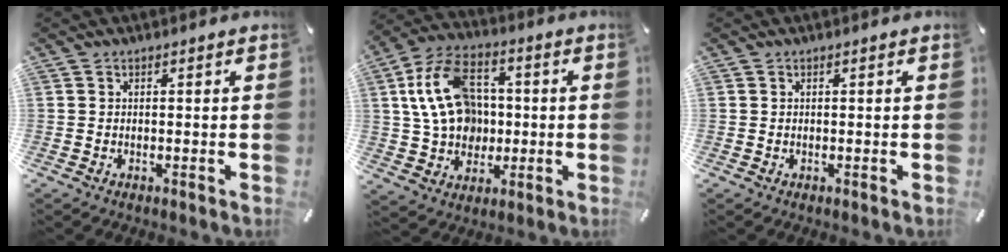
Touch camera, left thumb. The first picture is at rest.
{"total": 15.6, "force": [1.3, 12.2, 9.7], "torque": [-0.207, 0.022, 0.029]}
{"total": 0.0}